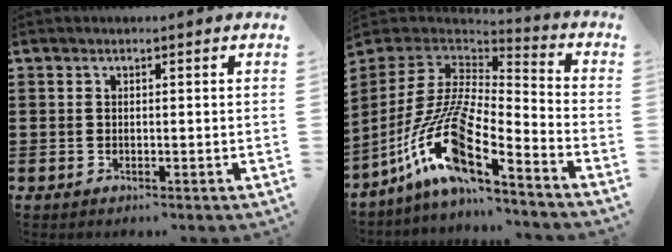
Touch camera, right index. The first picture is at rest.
{"total": 14.2, "force": [-8.1, 4.0, 10.9], "torque": [-0.245, -0.005, -0.167]}